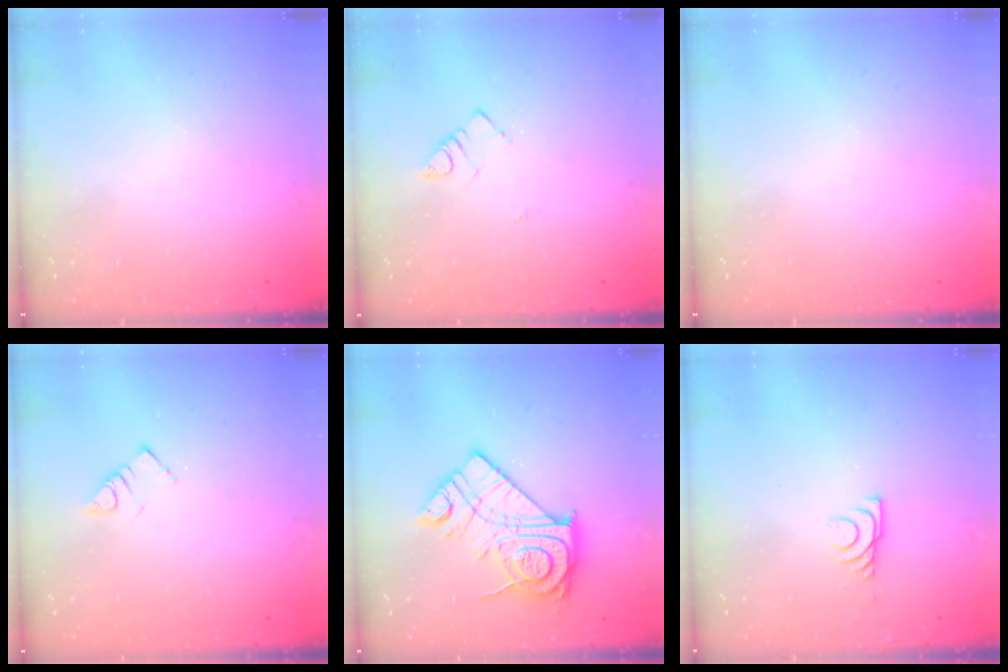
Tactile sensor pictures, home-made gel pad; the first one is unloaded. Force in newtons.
{"total": 3.3, "press": 3.3, "slide": 0.5}
{"total": 0.0}
{"total": 3.3, "press": 3.3, "slide": 0.5}
{"total": 17.4, "press": 17.4, "slide": 1.3}
{"total": 6.0, "press": 6.0, "slide": 0.7}